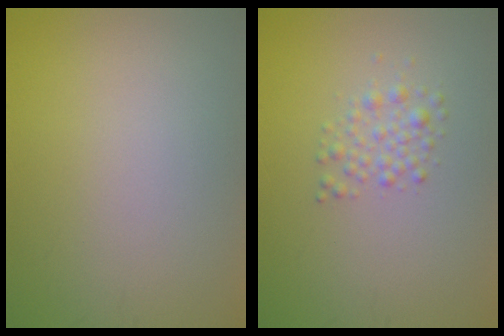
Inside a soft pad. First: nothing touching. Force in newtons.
{"total": 1.9, "press": 1.8, "slide": 0.1}